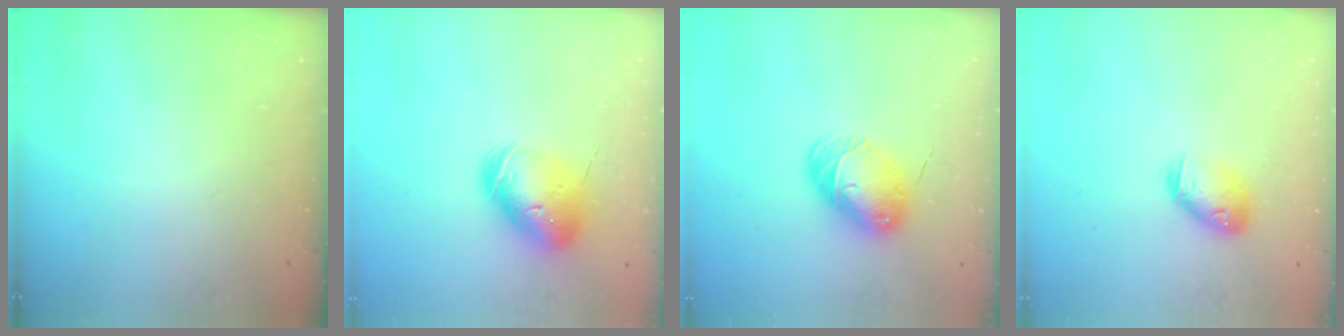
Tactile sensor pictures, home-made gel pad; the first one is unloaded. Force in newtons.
{"total": 15.6, "press": 15.3, "slide": 2.7}
{"total": 8.5, "press": 8.5, "slide": 0.7}
{"total": 10.6, "press": 10.4, "slide": 1.7}